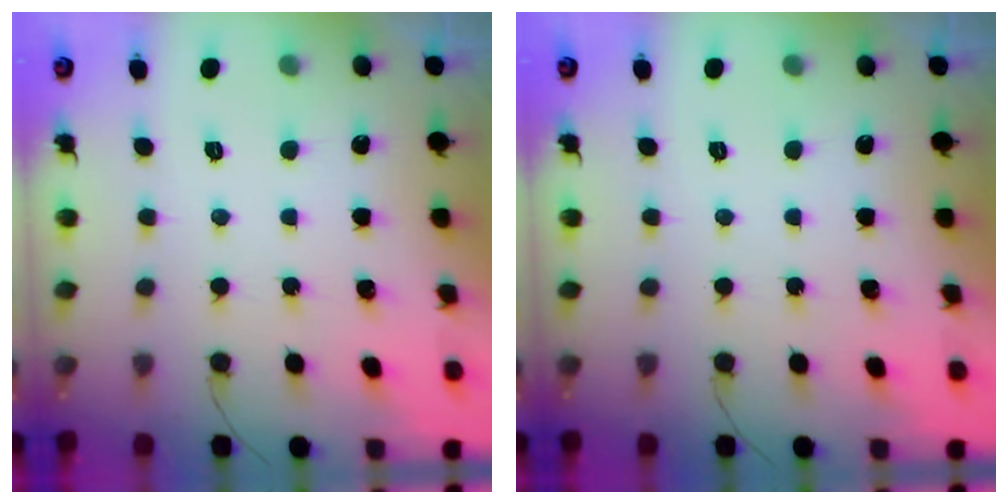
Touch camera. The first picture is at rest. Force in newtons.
{"total": 0.0}